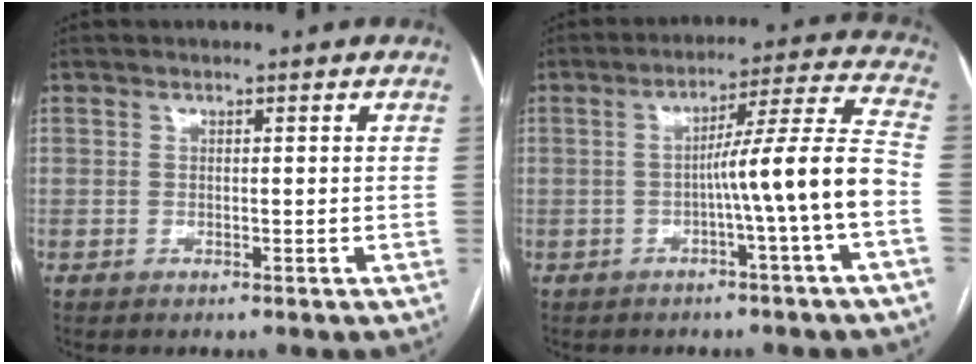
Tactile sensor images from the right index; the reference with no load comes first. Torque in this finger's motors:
{"motor_torque": [1.46, -0.30, 0.77, 0.17]}